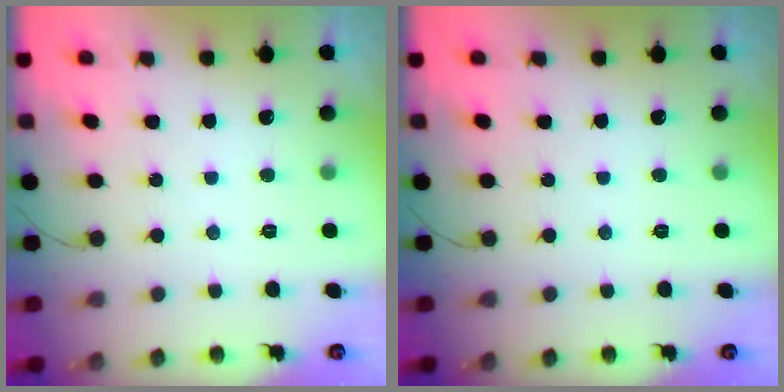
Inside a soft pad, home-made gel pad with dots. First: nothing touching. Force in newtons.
{"total": 0.0}